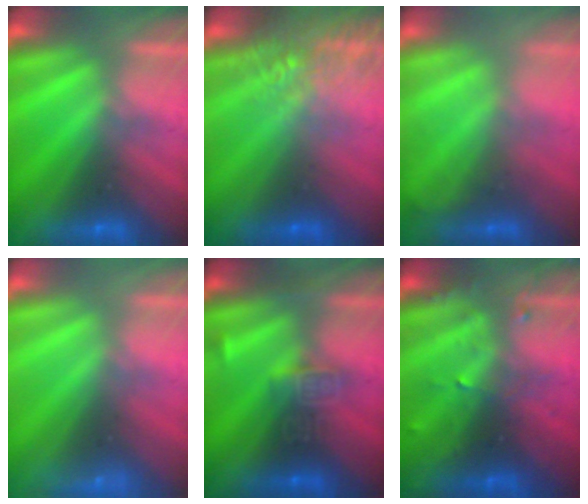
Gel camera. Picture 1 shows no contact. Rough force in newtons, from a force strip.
{"total": 7.4}
{"total": 2.2}
{"total": 2.3}
{"total": 2.9}
{"total": 3.4}